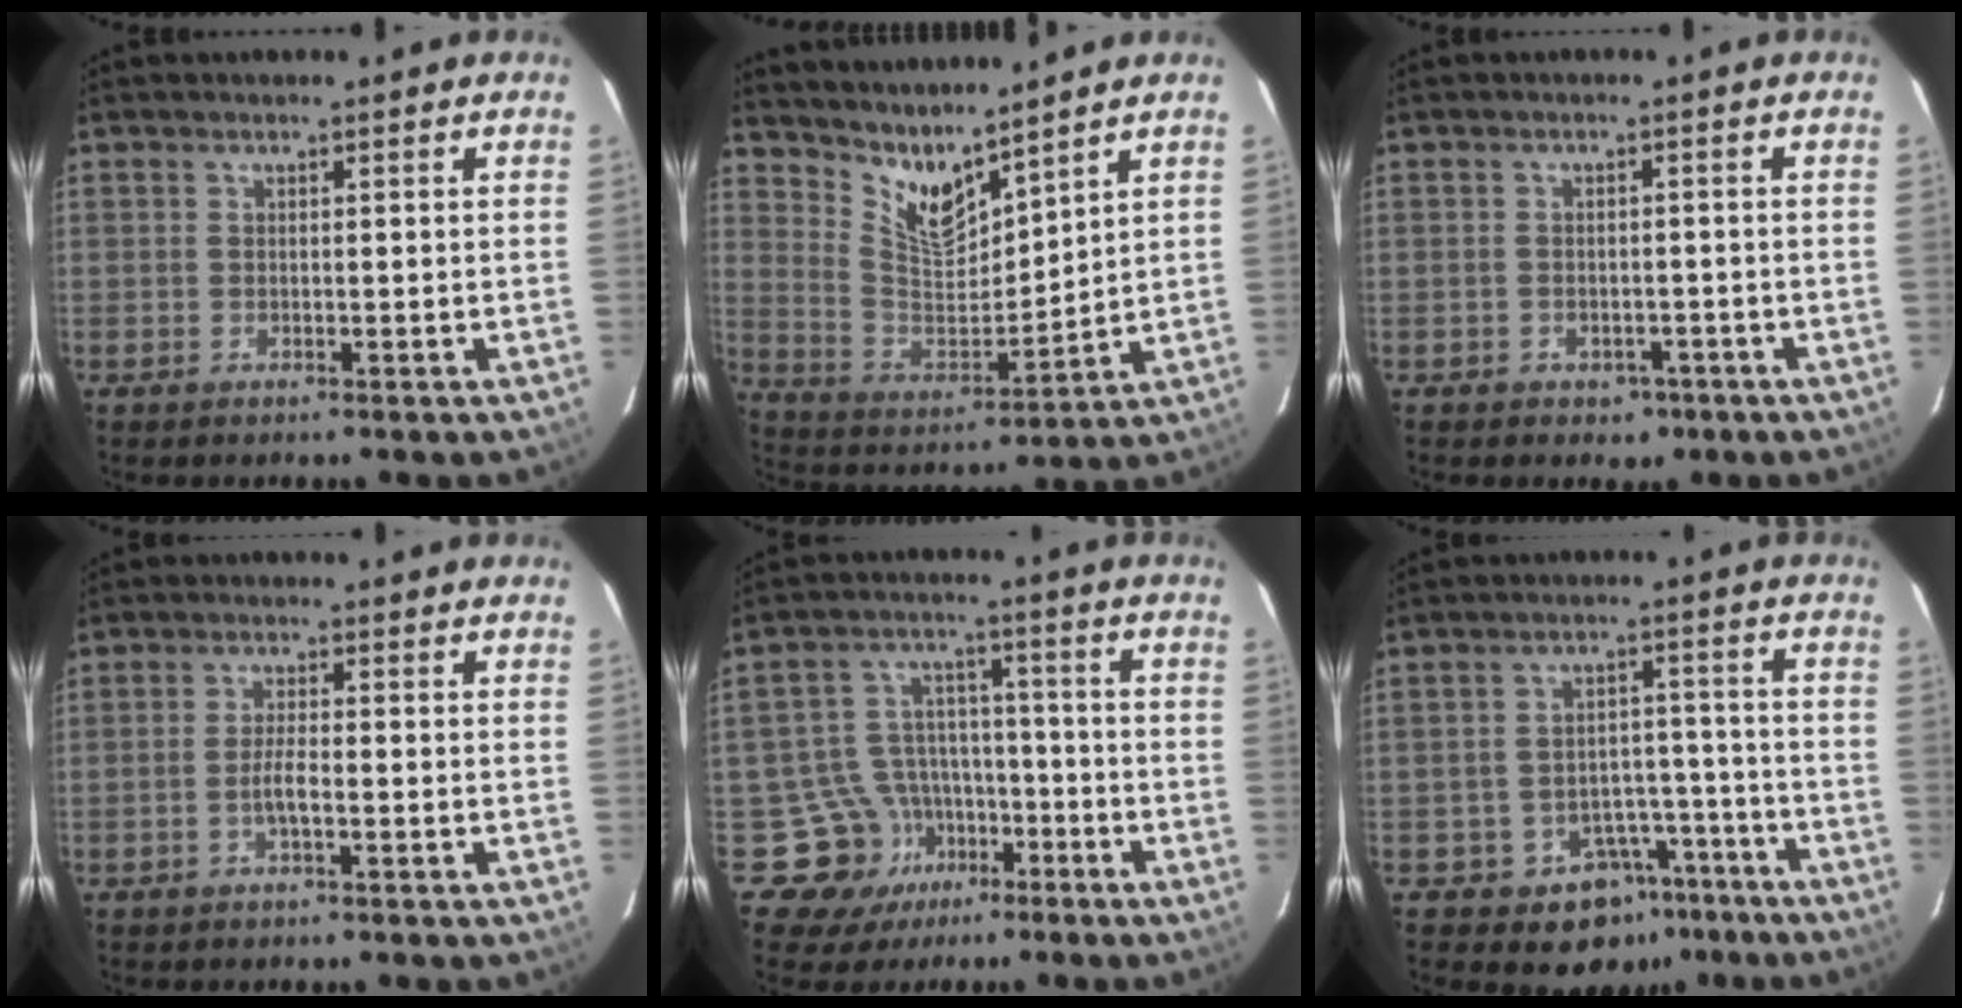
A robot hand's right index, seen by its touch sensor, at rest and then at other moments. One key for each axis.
{"total": 10.1, "fx": 8.6, "fy": 2.3, "fz": 4.8, "tx": -0.098, "ty": -0.019, "tz": 0.173}
{"total": 3.7, "fx": -2.0, "fy": 3.0, "fz": 0.9, "tx": -0.022, "ty": 0.011, "tz": -0.016}
{"total": 2.9, "fx": -1.2, "fy": 0.5, "fz": 2.5, "tx": -0.051, "ty": 0.001, "tz": -0.023}
{"total": 10.2, "fx": -6.2, "fy": 8.0, "fz": 0.6, "tx": -0.025, "ty": 0.045, "tz": -0.092}
{"total": 10.4, "fx": -6.8, "fy": 7.4, "fz": 2.6, "tx": -0.041, "ty": 0.043, "tz": -0.072}